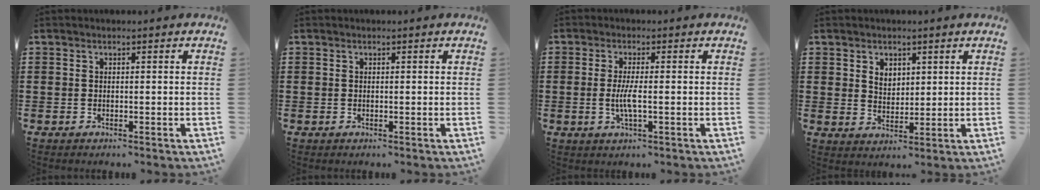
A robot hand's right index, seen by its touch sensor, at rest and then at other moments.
{"total": 0.0}
{"total": 3.6, "force": [-0.5, 0.3, 3.6], "torque": [-0.078, -0.011, -0.014]}
{"total": 2.7, "force": [1.6, 2.0, 1.0], "torque": [-0.017, 0.005, 0.027]}